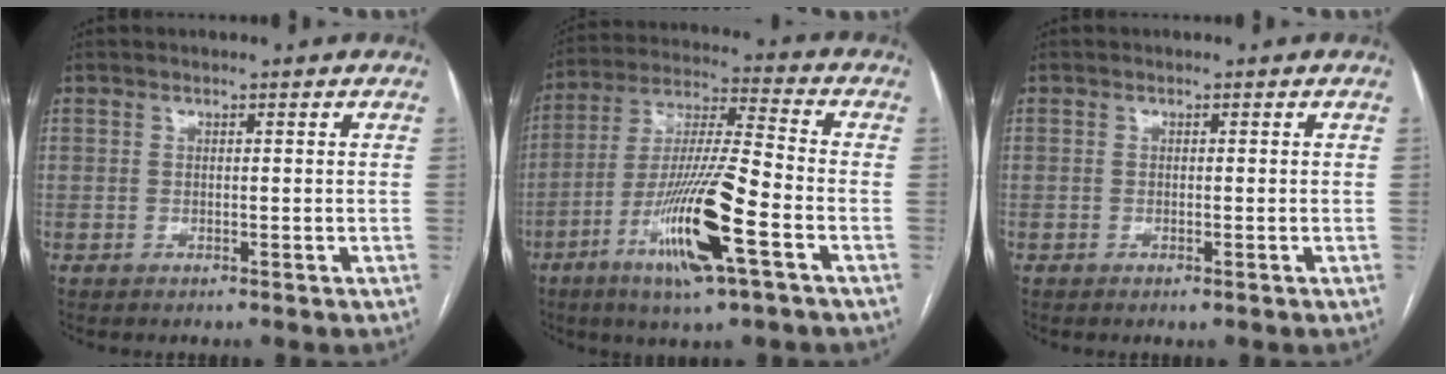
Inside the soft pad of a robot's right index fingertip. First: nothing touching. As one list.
[{"total": 15.9, "force": [-6.7, 0.8, 14.3], "torque": [-0.281, -0.016, -0.122]}, {"total": 0.7, "force": [-0.4, 0.0, 0.5], "torque": [-0.009, -0.001, -0.005]}]